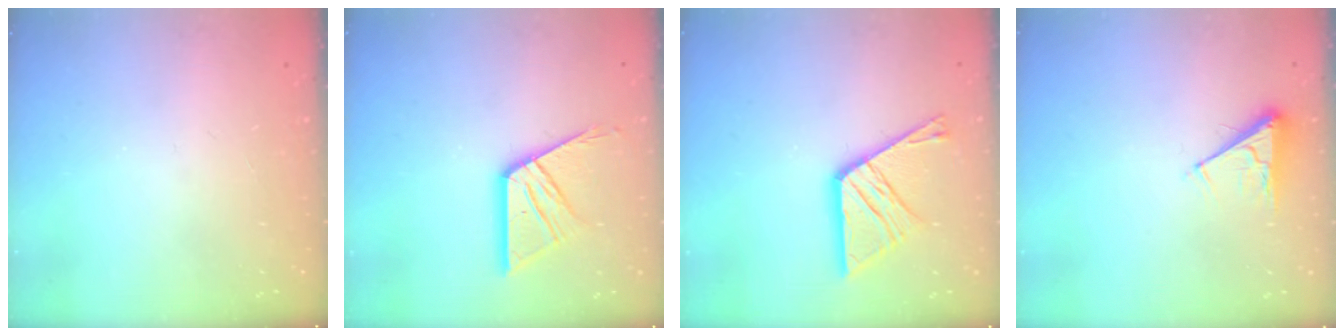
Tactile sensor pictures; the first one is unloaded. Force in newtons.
{"total": 13.8, "press": 13.8, "slide": 1.4}
{"total": 13.9, "press": 13.8, "slide": 1.3}
{"total": 4.4, "press": 4.4, "slide": 0.8}